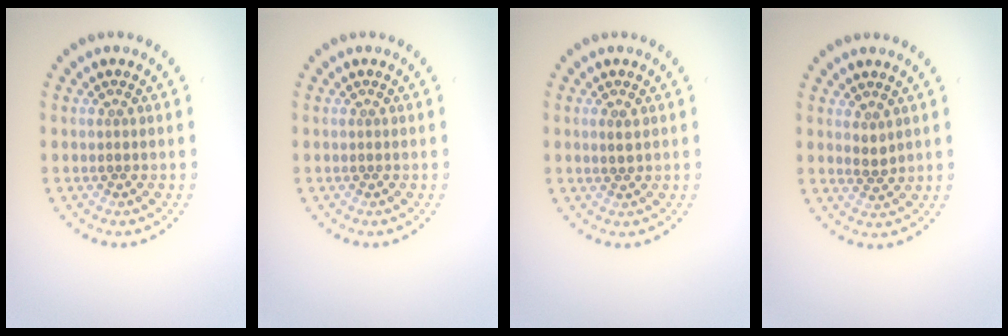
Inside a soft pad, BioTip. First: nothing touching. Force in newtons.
{"total": 0.0}
{"total": 1.0, "press": 1.0, "slide": 0.3}
{"total": 1.0, "press": 0.8, "slide": 0.5}